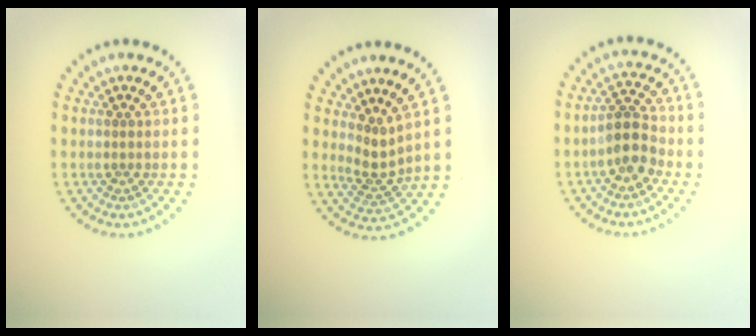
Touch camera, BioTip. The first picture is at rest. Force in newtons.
{"total": 2.4, "press": 1.6, "slide": 1.8}
{"total": 3.6, "press": 3.4, "slide": 1.3}